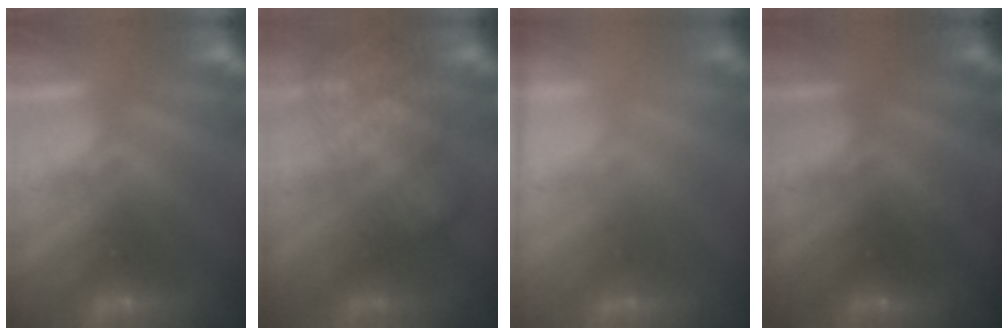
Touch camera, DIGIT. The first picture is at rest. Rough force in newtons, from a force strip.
{"total": 4.1}
{"total": 1.6}
{"total": 1.6}